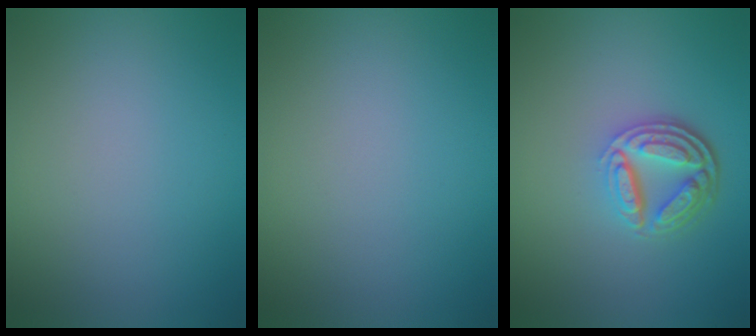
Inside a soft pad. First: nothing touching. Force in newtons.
{"total": 0.0}
{"total": 4.7, "press": 3.6, "slide": 3.1}